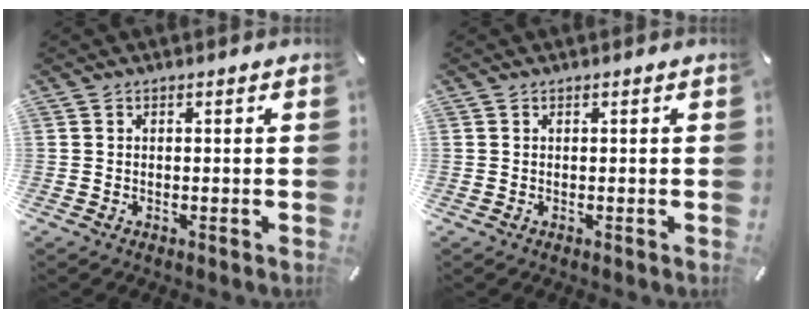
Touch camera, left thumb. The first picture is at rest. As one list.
[{"total": 0.0}]